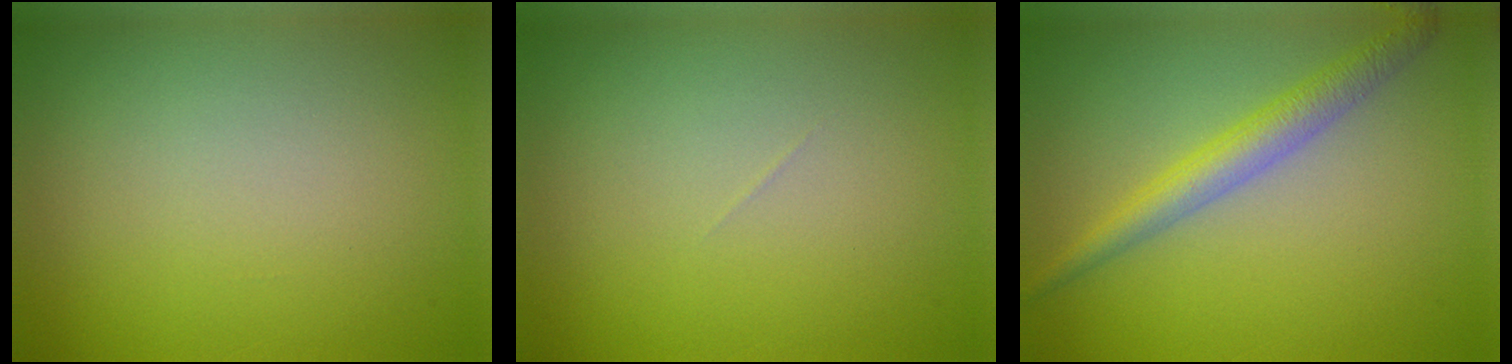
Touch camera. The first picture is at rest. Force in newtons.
{"total": 0.0}
{"total": 3.2, "press": 3.2, "slide": 0.1}